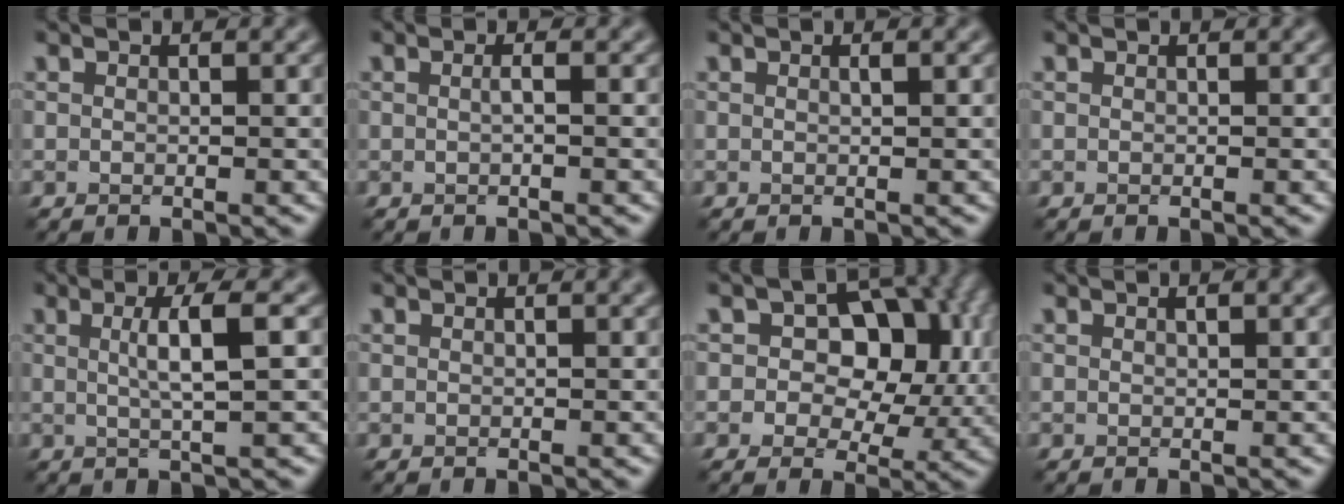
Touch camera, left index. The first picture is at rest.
{"total": 0.7, "force": [0.0, 0.1, 0.7], "torque": [-0.014, 0.002, -0.001]}
{"total": 0.5, "force": [0.2, 0.1, 0.5], "torque": [-0.007, 0.003, 0.002]}
{"total": 0.0}
{"total": 3.9, "force": [0.6, 0.8, 3.8], "torque": [-0.058, 0.003, 0.007]}
{"total": 0.8, "force": [0.5, 0.2, 0.5], "torque": [-0.008, 0.005, 0.009]}
{"total": 9.3, "force": [1.9, 6.5, 6.4], "torque": [-0.071, 0.003, 0.012]}
{"total": 1.0, "force": [0.5, 0.2, 0.8], "torque": [-0.013, 0.002, 0.009]}